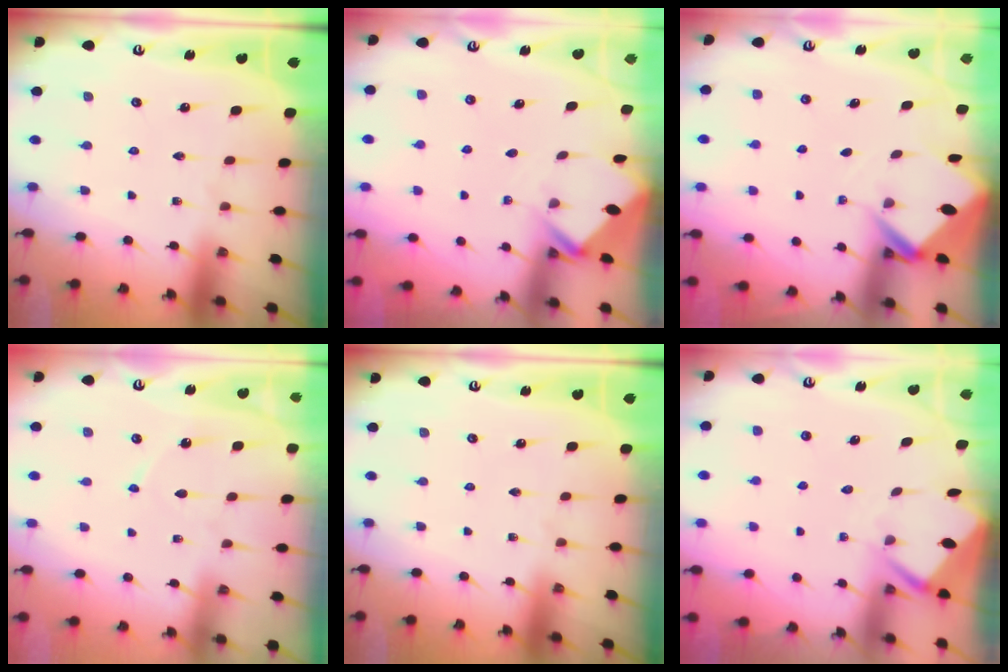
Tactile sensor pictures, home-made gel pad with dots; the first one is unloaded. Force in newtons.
{"total": 2.6, "press": 2.6, "slide": 0.2}
{"total": 3.1, "press": 3.1, "slide": 0.1}
{"total": 3.6, "press": 3.6, "slide": 0.1}
{"total": 0.0}
{"total": 3.2, "press": 3.2, "slide": 0.3}